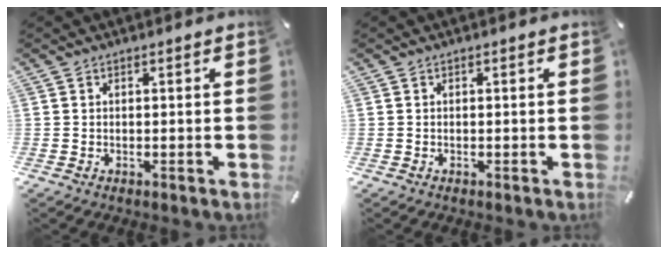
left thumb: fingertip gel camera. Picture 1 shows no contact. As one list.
[{"total": 0.0}]